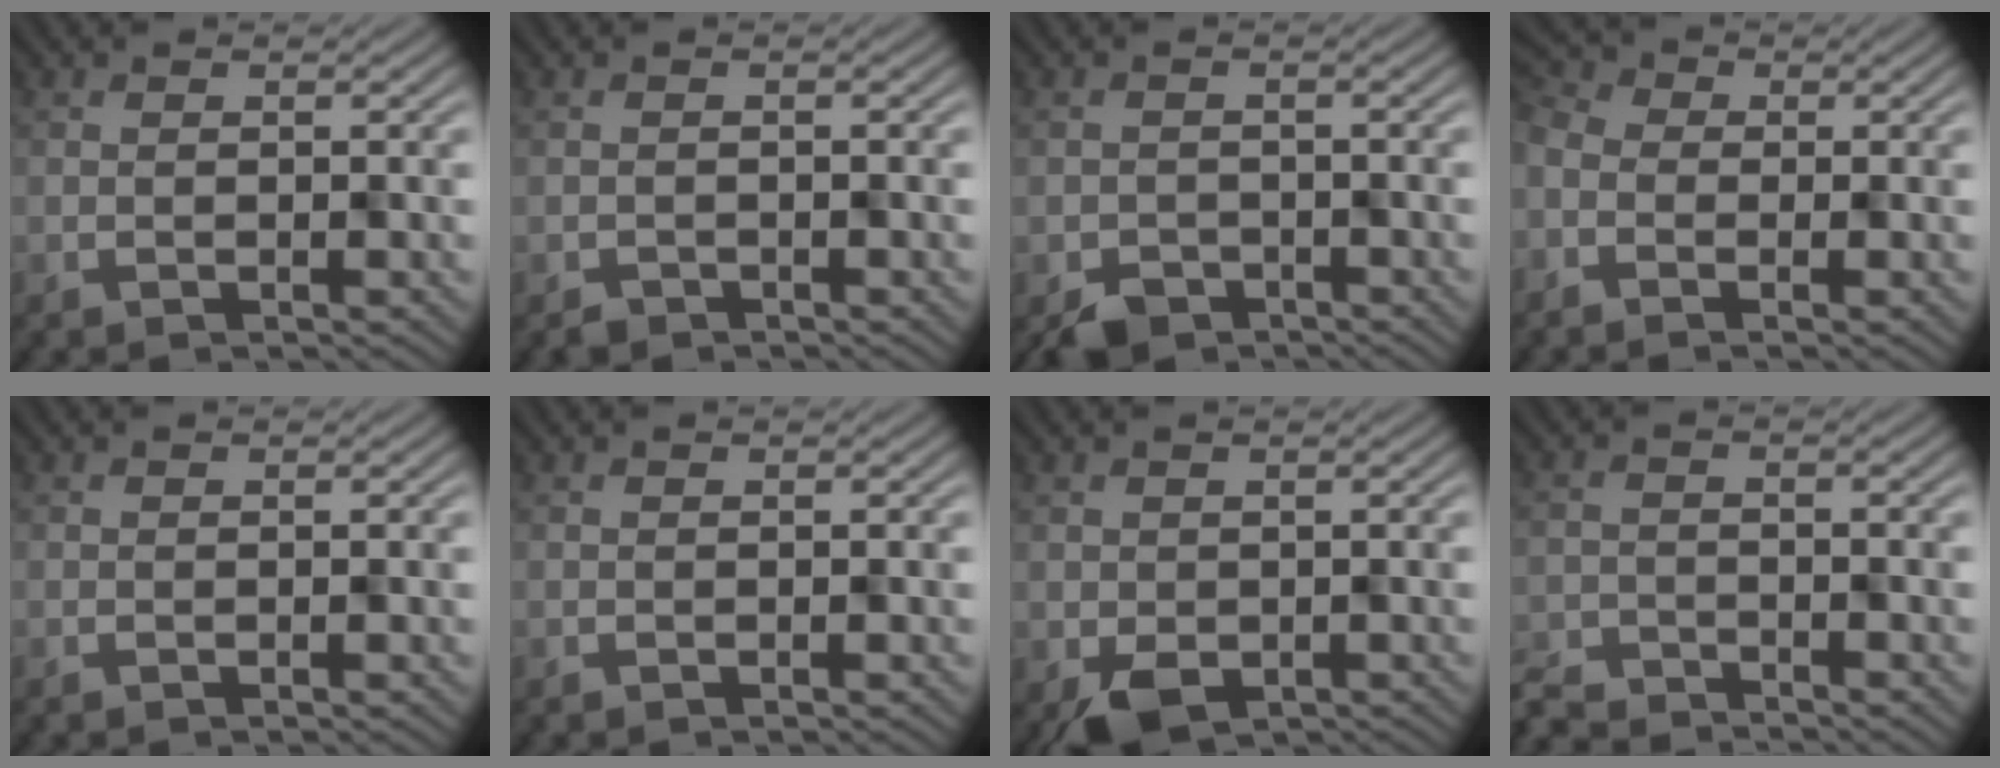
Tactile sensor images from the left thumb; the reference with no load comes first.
{"total": 1.0, "force": [-0.8, 0.6, 0.0], "torque": [0.004, 0.000, -0.015]}
{"total": 3.2, "force": [-2.3, 2.0, 0.8], "torque": [-0.011, -0.008, -0.039]}
{"total": 4.3, "force": [-2.2, 3.1, 2.2], "torque": [-0.057, -0.012, -0.045]}
{"total": 0.0}
{"total": 0.0}
{"total": 4.0, "force": [-1.8, 2.9, 2.2], "torque": [-0.033, -0.015, -0.024]}
{"total": 4.3, "force": [-4.2, 0.8, 0.7], "torque": [-0.023, -0.012, -0.083]}